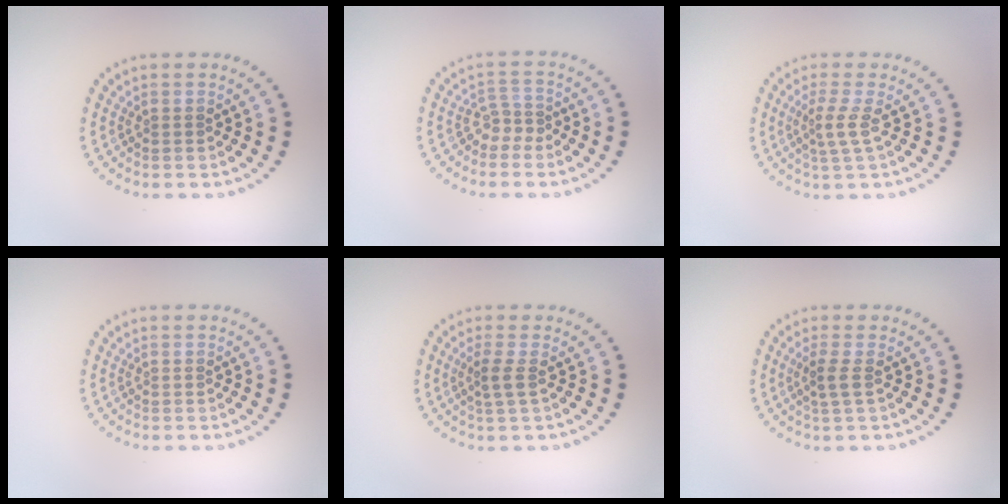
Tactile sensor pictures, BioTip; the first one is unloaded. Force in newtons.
{"total": 1.8, "press": 1.1, "slide": 1.4}
{"total": 2.1, "press": 1.4, "slide": 1.5}
{"total": 0.0}
{"total": 1.6, "press": 1.3, "slide": 1.0}
{"total": 1.6, "press": 1.3, "slide": 0.9}